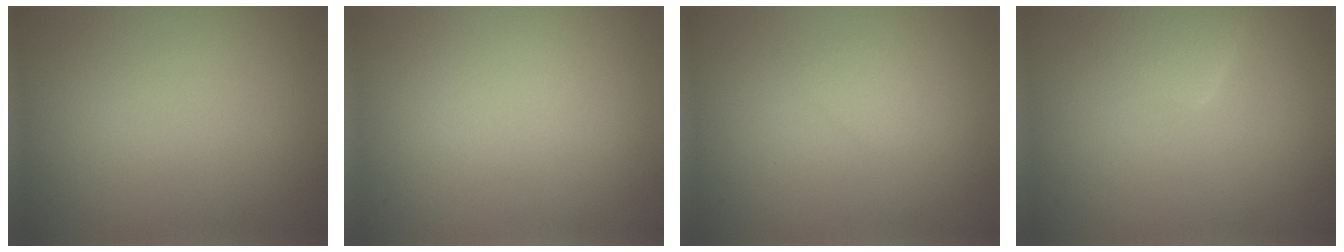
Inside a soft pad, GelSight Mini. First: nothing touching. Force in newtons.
{"total": 0.0}
{"total": 1.0, "press": 1.0, "slide": 0.1}
{"total": 2.4, "press": 2.3, "slide": 0.2}